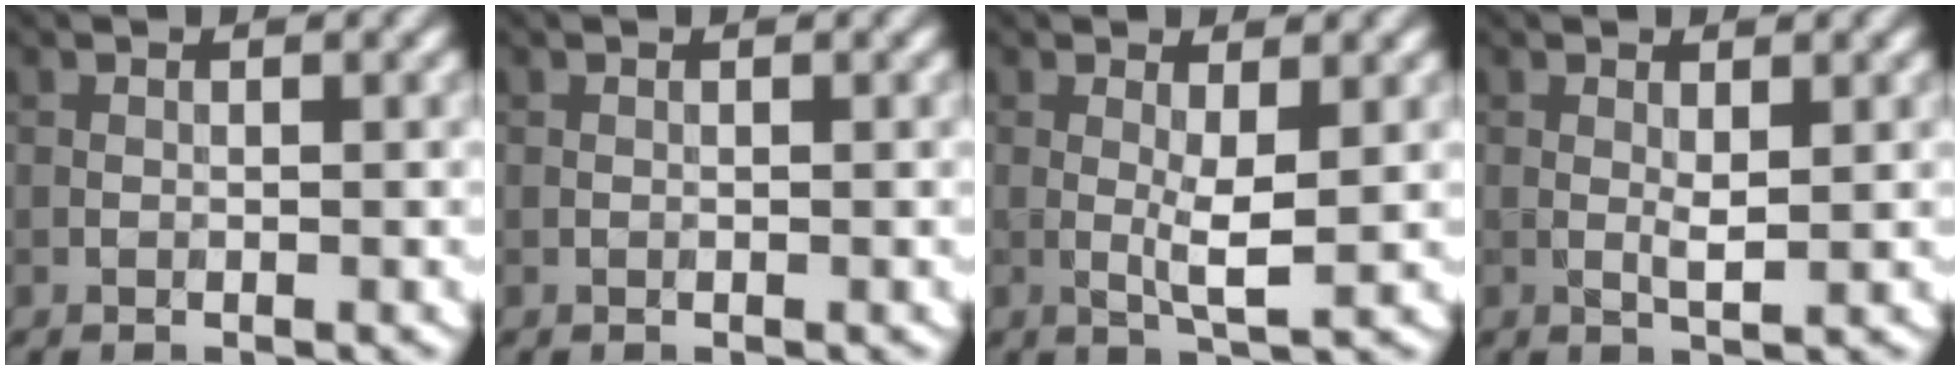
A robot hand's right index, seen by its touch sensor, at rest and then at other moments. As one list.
[{"total": 0.0}, {"total": 2.4, "force": [0.3, 0.3, 2.4], "torque": [-0.046, -0.007, 0.007]}, {"total": 1.0, "force": [0.4, 0.2, 0.9], "torque": [-0.021, -0.001, 0.008]}]